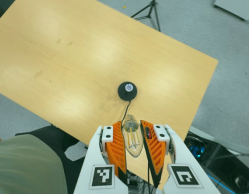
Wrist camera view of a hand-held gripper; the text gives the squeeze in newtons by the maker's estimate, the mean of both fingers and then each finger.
{"total": 19.8, "left": 21.7, "right": 17.9}